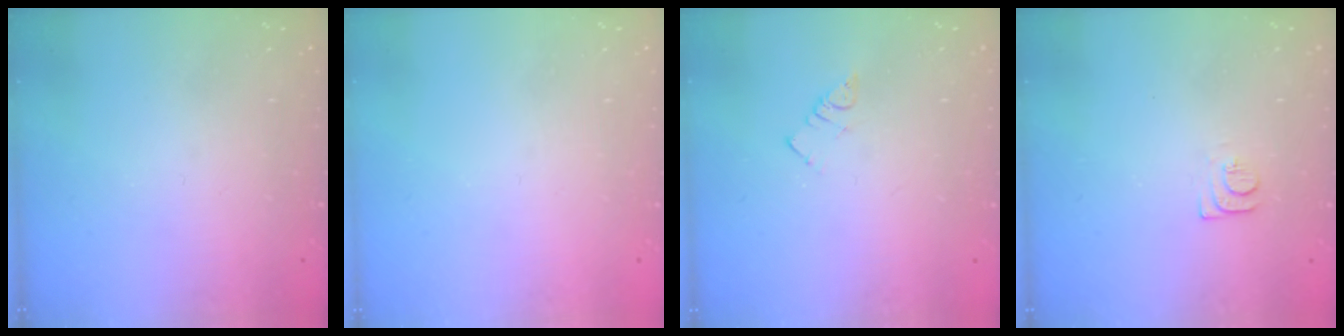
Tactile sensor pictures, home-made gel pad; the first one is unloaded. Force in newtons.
{"total": 0.0}
{"total": 2.5, "press": 2.5, "slide": 0.1}
{"total": 6.7, "press": 6.7, "slide": 0.6}